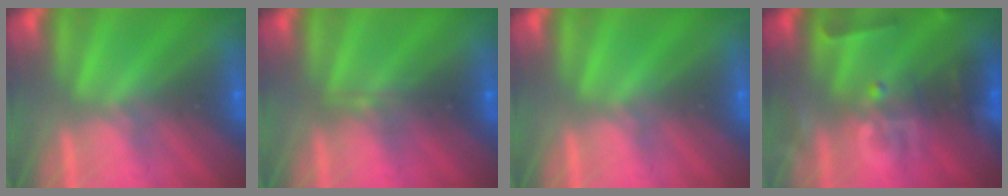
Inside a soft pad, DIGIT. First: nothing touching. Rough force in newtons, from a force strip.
{"total": 2.3}
{"total": 0.0}
{"total": 2.9}